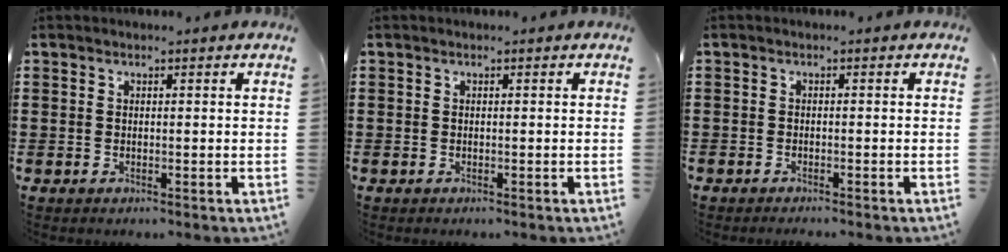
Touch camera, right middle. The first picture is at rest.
{"total": 0.0}
{"total": 0.8, "force": [-0.8, 0.0, 0.0], "torque": [-0.002, 0.001, -0.018]}